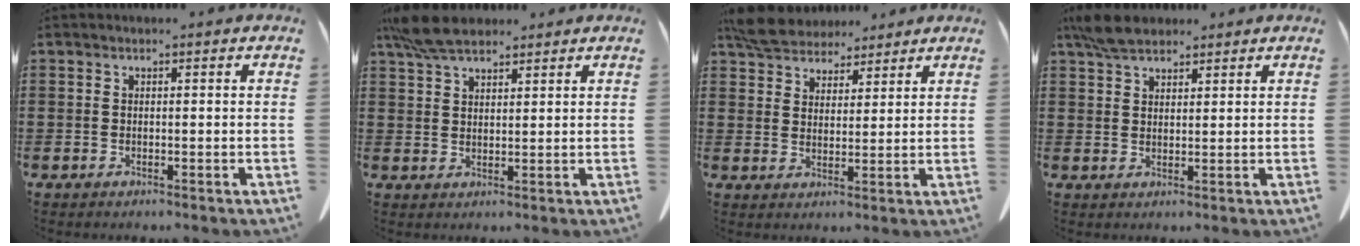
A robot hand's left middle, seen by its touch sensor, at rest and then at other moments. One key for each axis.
{"total": 6.4, "fx": 5.2, "fy": 2.0, "fz": 3.1, "tx": -0.076, "ty": -0.005, "tz": 0.099}
{"total": 5.7, "fx": 5.3, "fy": 2.0, "fz": 0.9, "tx": -0.039, "ty": -0.011, "tz": 0.101}
{"total": 4.8, "fx": 3.9, "fy": 1.8, "fz": 2.3, "tx": -0.054, "ty": 0.000, "tz": 0.075}